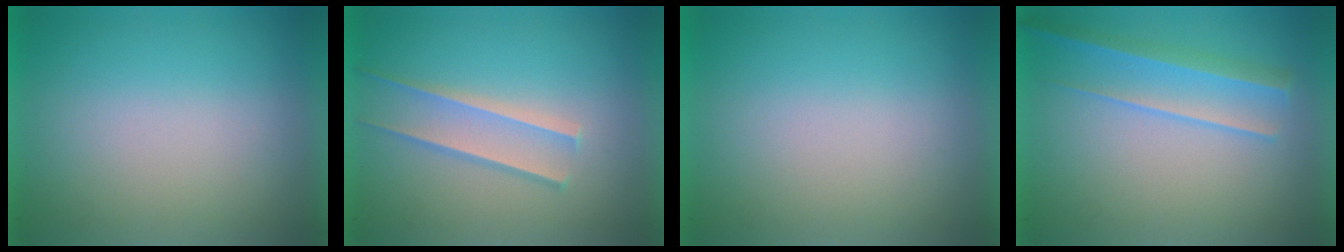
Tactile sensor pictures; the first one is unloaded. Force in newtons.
{"total": 1.6}
{"total": 0.0}
{"total": 2.2}